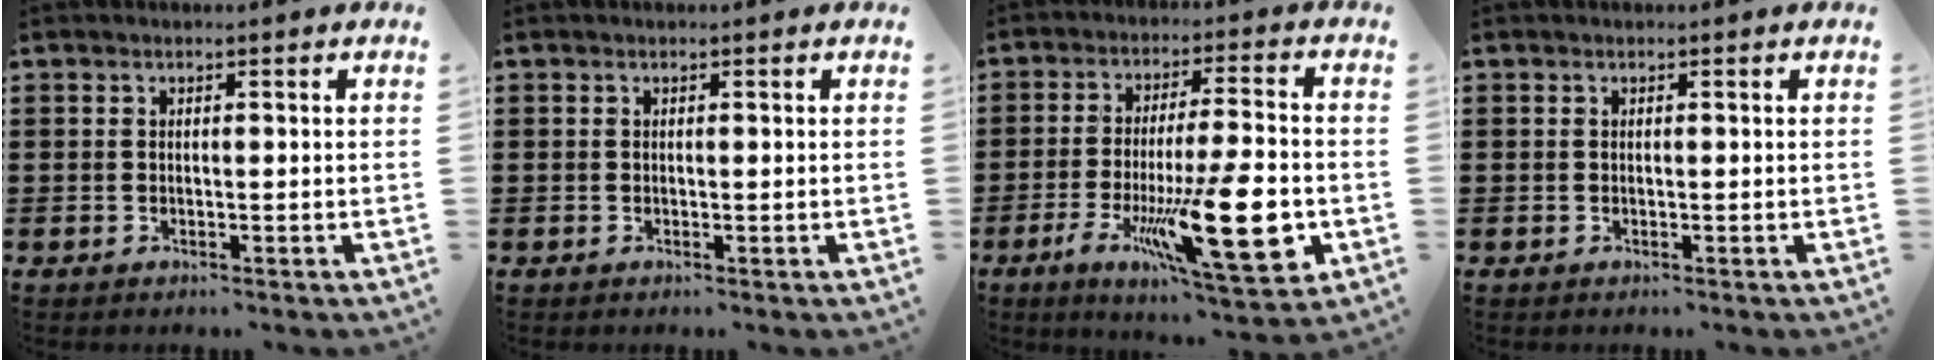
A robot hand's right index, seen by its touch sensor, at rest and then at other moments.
{"total": 0.0}
{"total": 20.1, "force": [-6.2, 5.3, 18.3], "torque": [-0.318, -0.010, -0.082]}
{"total": 0.0}